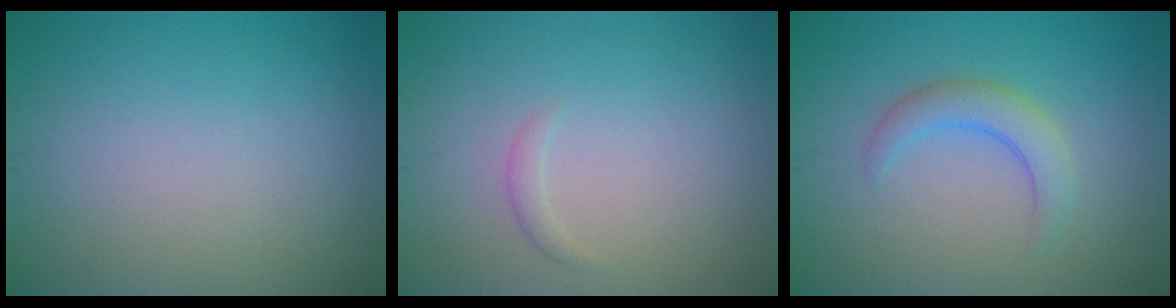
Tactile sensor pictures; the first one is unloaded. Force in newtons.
{"total": 0.8, "press": 0.8, "slide": 0.1}
{"total": 2.8, "press": 2.8, "slide": 0.2}